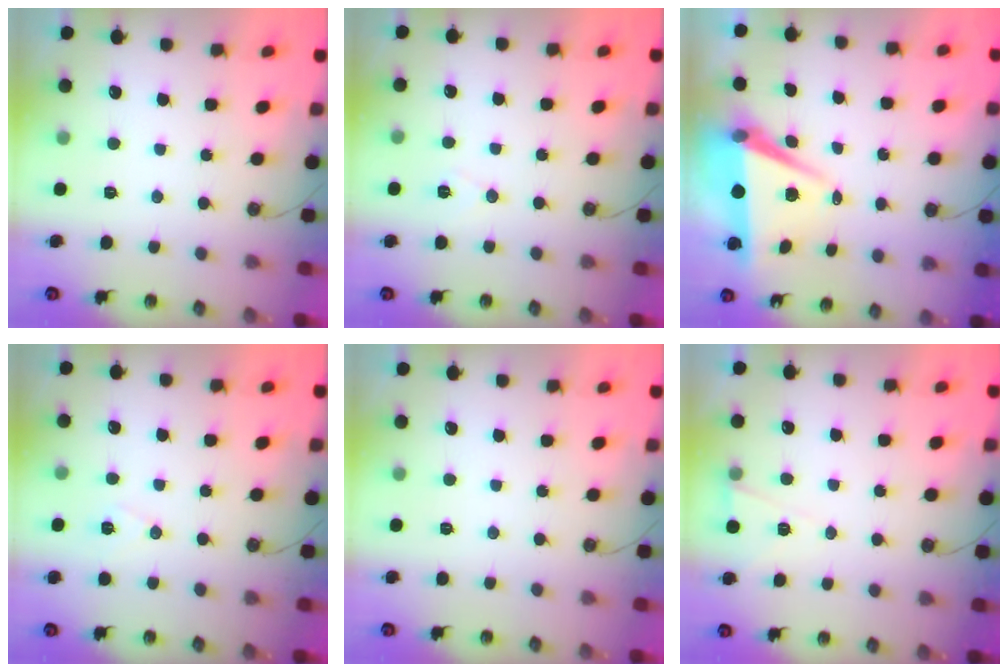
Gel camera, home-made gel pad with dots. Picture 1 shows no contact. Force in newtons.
{"total": 6.0, "press": 4.0, "slide": 4.5}
{"total": 7.4, "press": 6.0, "slide": 4.3}
{"total": 7.1, "press": 5.5, "slide": 4.5}
{"total": 0.0}
{"total": 5.5, "press": 3.4, "slide": 4.4}